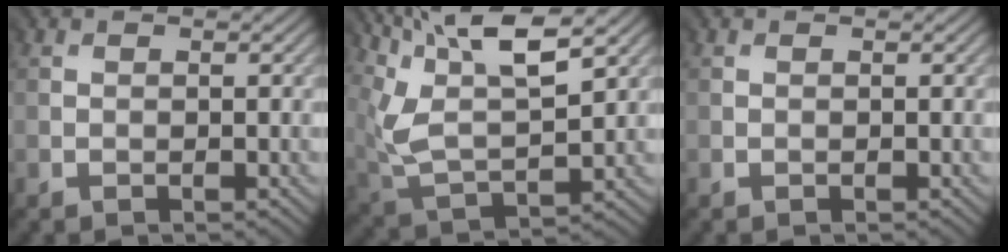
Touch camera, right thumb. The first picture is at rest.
{"total": 12.6, "force": [7.7, 4.8, 8.7], "torque": [-0.194, 0.010, 0.128]}
{"total": 0.0}